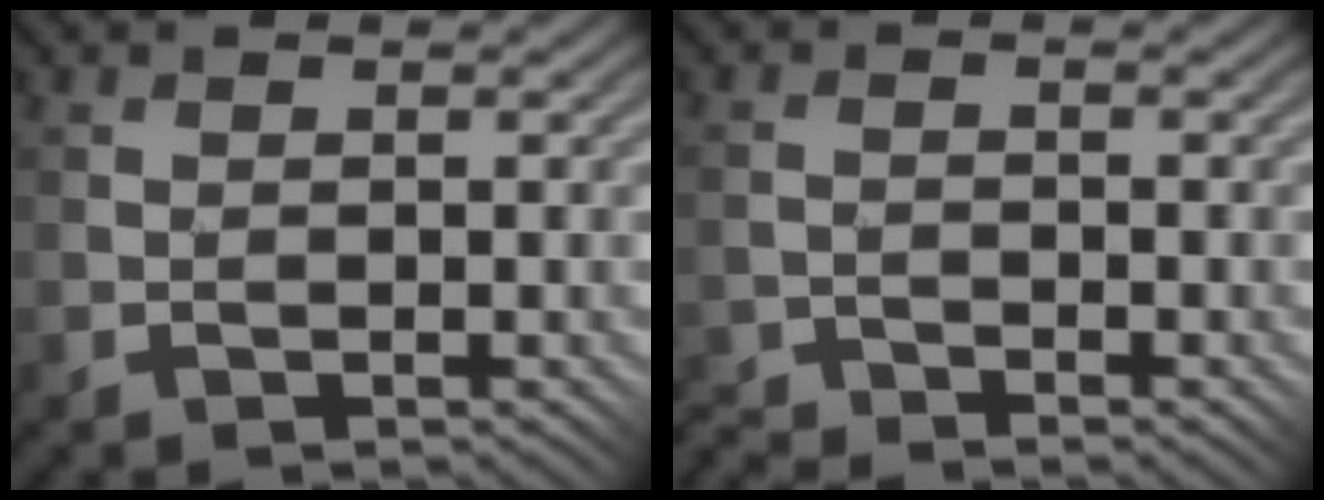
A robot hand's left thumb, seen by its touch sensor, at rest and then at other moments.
{"total": 3.4, "force": [-3.4, 0.6, 0.2], "torque": [-0.003, 0.004, -0.062]}